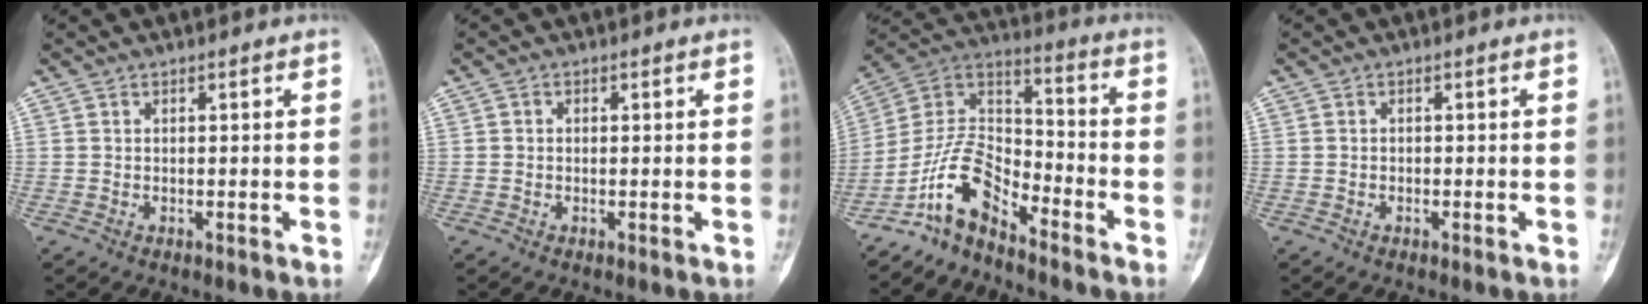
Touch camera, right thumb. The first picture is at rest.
{"total": 0.7, "force": [0.0, 0.7, 0.2], "torque": [0.003, 0.003, -0.004]}
{"total": 11.4, "force": [-8.2, 5.1, 6.0], "torque": [-0.104, 0.092, -0.168]}
{"total": 0.6, "force": [-0.3, 0.4, 0.2], "torque": [-0.003, 0.002, -0.010]}